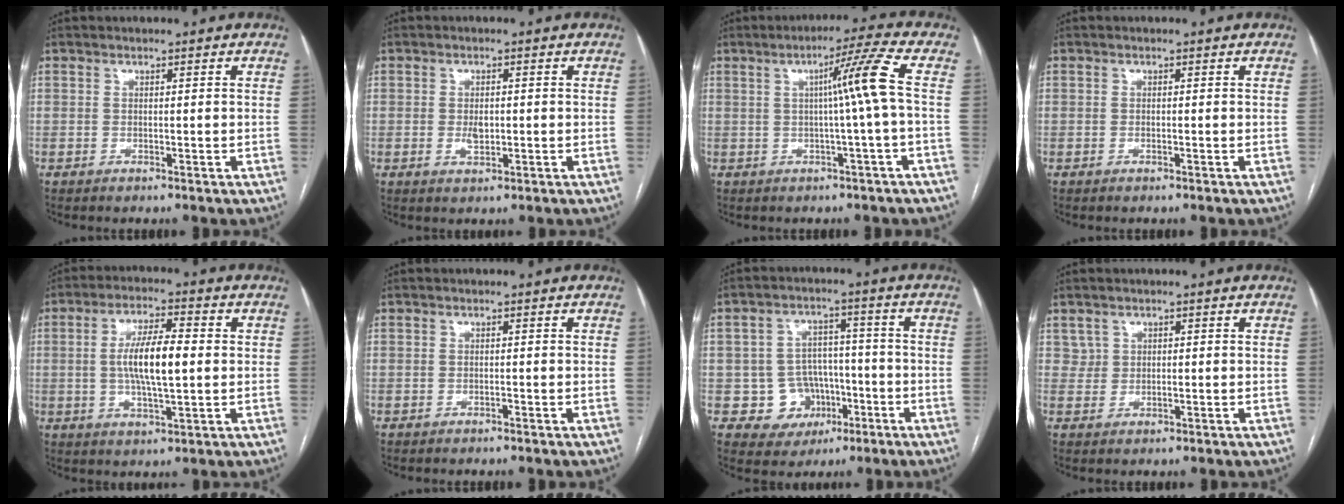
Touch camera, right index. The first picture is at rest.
{"total": 2.3, "force": [-0.2, 1.2, 2.0], "torque": [-0.035, -0.001, 0.000]}
{"total": 7.0, "force": [0.3, -2.0, 6.7], "torque": [-0.105, 0.010, 0.009]}
{"total": 0.0}
{"total": 9.4, "force": [0.3, 2.3, 9.1], "torque": [-0.174, 0.008, 0.005]}
{"total": 0.0}
{"total": 8.0, "force": [-2.5, 7.5, 1.5], "torque": [-0.012, 0.024, -0.030]}
{"total": 1.7, "force": [0.9, 1.4, 0.0], "torque": [0.011, 0.005, 0.011]}